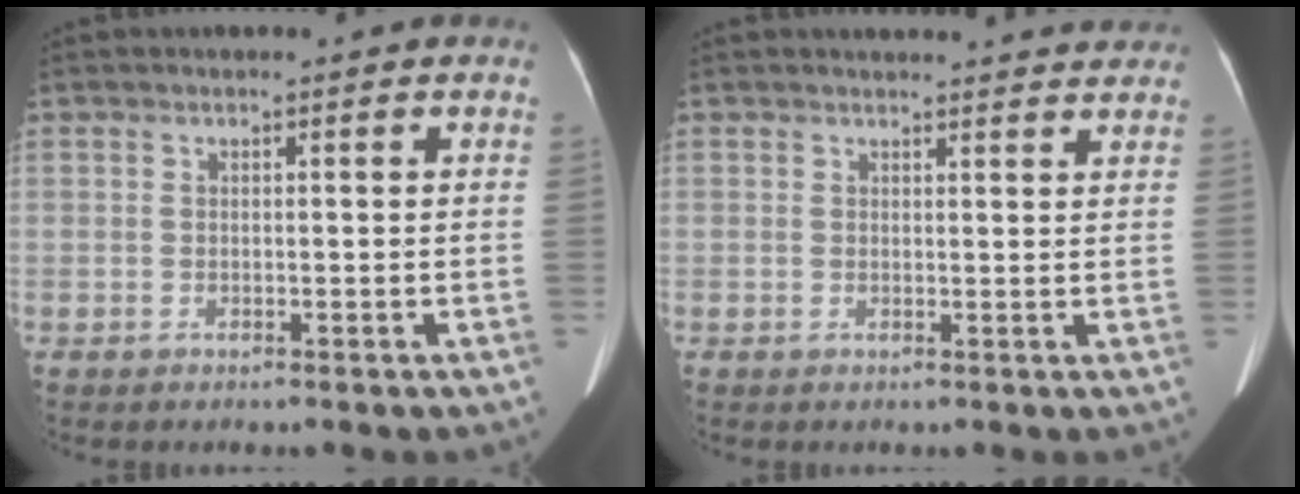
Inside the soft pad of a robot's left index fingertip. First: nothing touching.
{"total": 10.0, "force": [9.5, 2.5, 1.8], "torque": [0.004, 0.015, 0.085]}